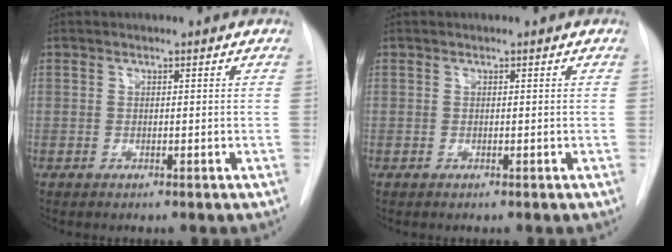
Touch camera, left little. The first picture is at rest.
{"total": 0.0}